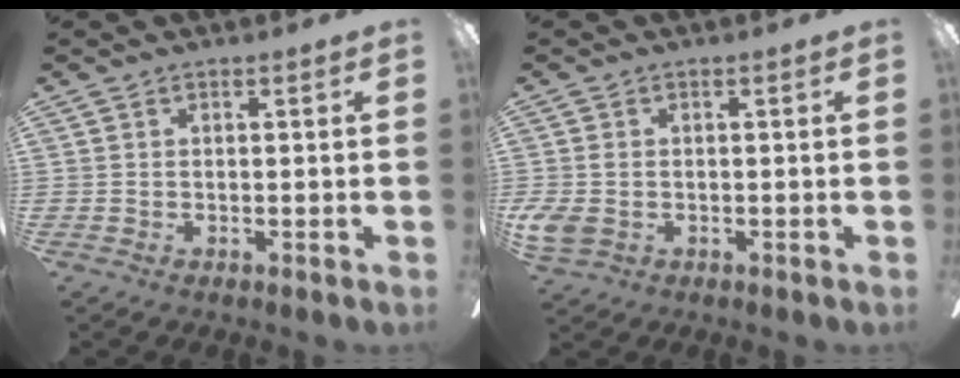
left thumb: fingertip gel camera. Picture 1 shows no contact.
{"total": 3.2, "force": [-1.0, 2.2, 2.1], "torque": [-0.058, -0.002, -0.023]}